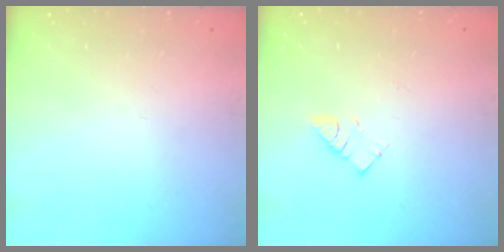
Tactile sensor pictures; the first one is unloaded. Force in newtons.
{"total": 4.6, "press": 4.6, "slide": 0.2}